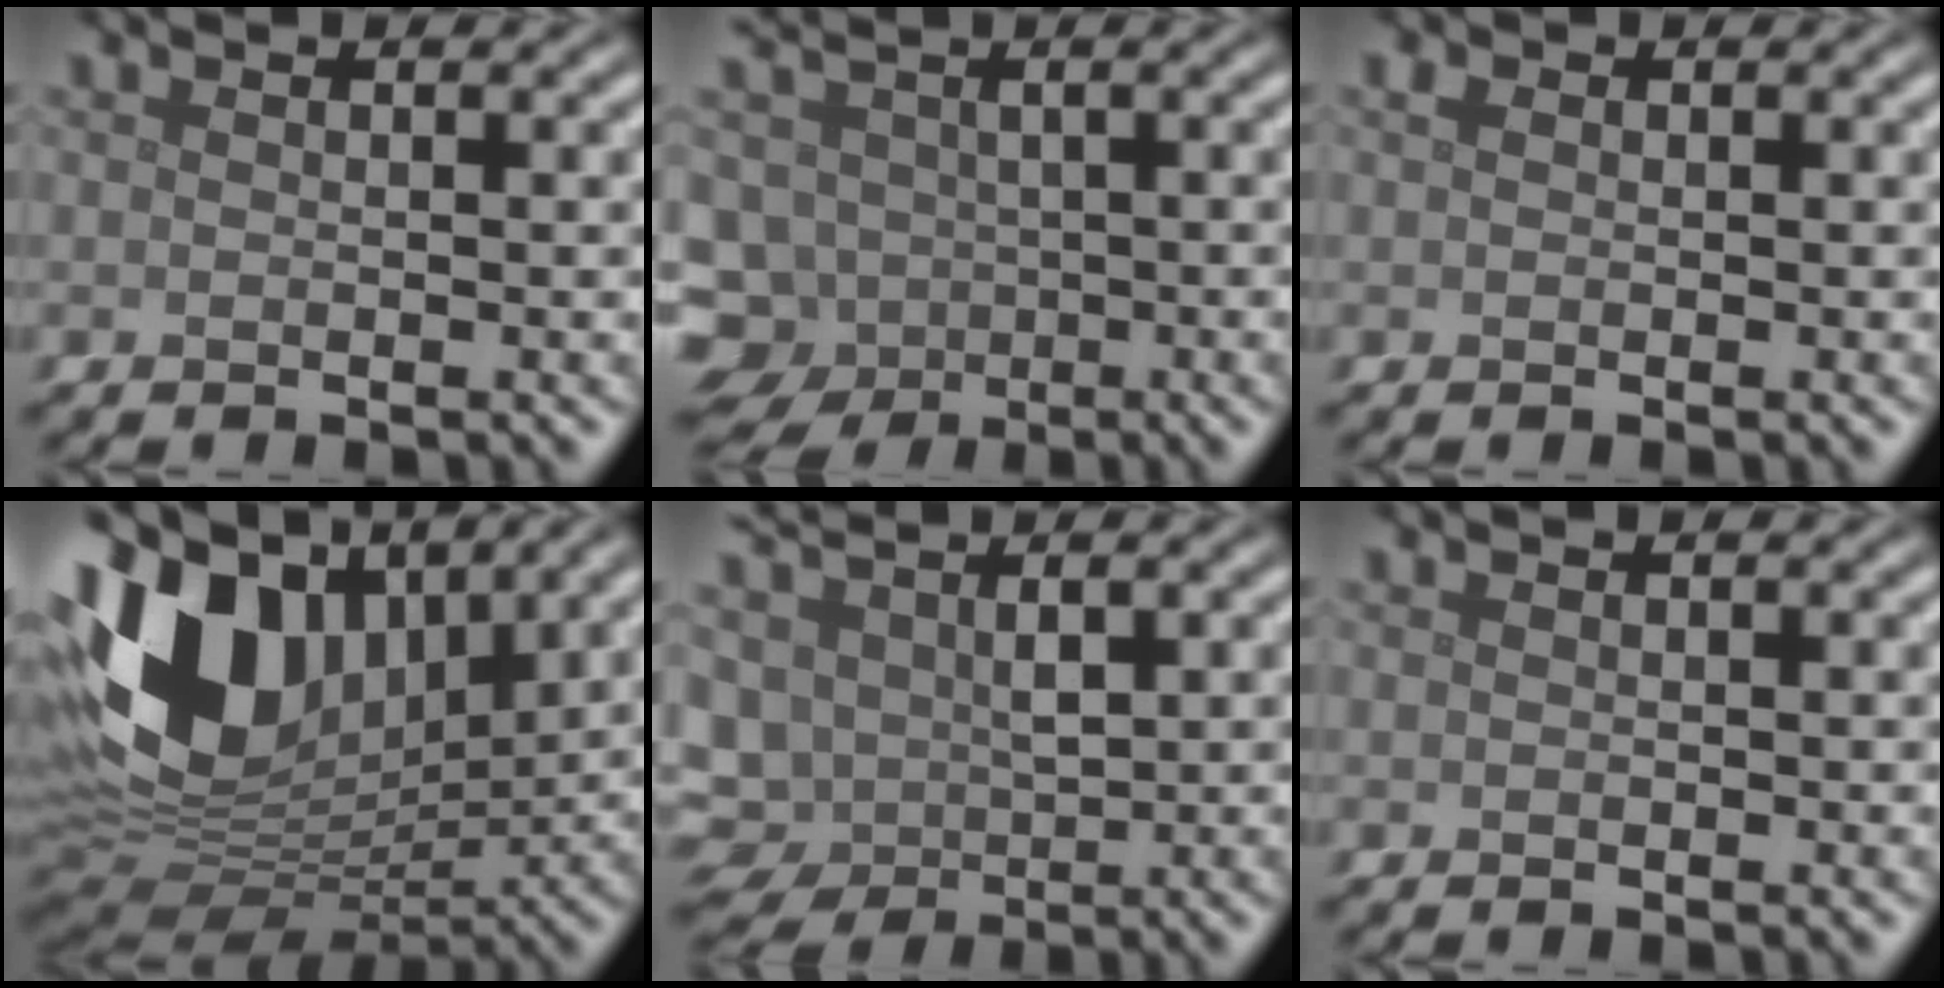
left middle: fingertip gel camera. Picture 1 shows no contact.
{"total": 7.8, "force": [-3.3, 6.4, 3.1], "torque": [-0.077, -0.013, -0.046]}
{"total": 0.7, "force": [0.2, 0.6, 0.3], "torque": [-0.006, 0.002, 0.001]}
{"total": 14.4, "force": [4.7, 9.2, 9.9], "torque": [-0.220, 0.019, 0.084]}
{"total": 7.0, "force": [-0.3, 5.0, 4.9], "torque": [-0.107, -0.015, 0.010]}
{"total": 0.0}